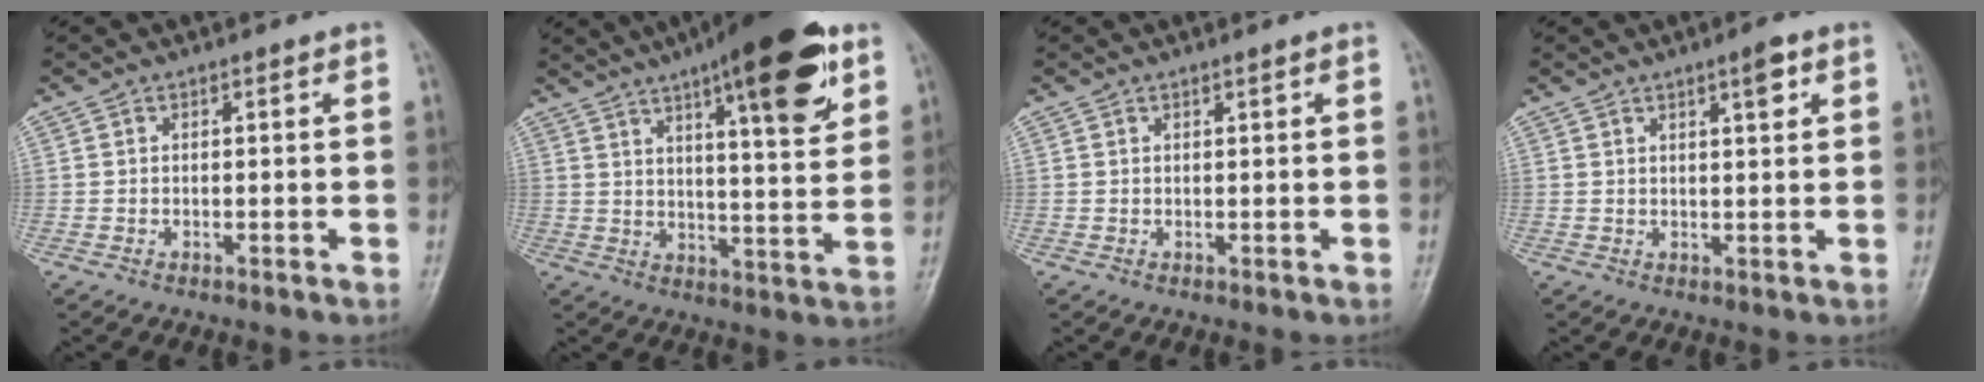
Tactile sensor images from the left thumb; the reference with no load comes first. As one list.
[{"total": 19.2, "force": [10.5, 4.9, 15.2], "torque": [-0.196, -0.037, 0.151]}, {"total": 0.5, "force": [0.4, 0.0, 0.4], "torque": [-0.007, -0.002, 0.007]}, {"total": 3.4, "force": [1.9, 0.8, 2.8], "torque": [-0.036, -0.009, 0.028]}]